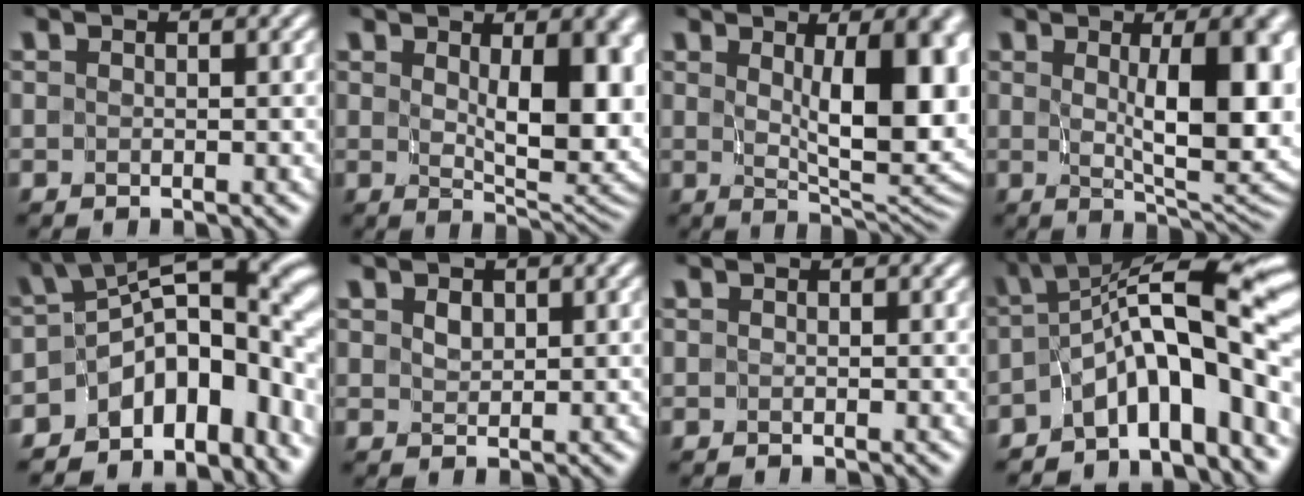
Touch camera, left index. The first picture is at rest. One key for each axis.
{"total": 9.6, "fx": 1.4, "fy": 4.3, "fz": 8.4, "tx": -0.114, "ty": -0.011, "tz": 0.033}
{"total": 11.4, "fx": 1.9, "fy": 4.5, "fz": 10.3, "tx": -0.113, "ty": -0.002, "tz": 0.034}
{"total": 10.5, "fx": 1.5, "fy": 3.6, "fz": 9.7, "tx": -0.120, "ty": -0.004, "tz": 0.027}
{"total": 12.0, "fx": -5.3, "fy": 7.9, "fz": 7.4, "tx": -0.100, "ty": -0.009, "tz": -0.088}
{"total": 0.9, "fx": 0.6, "fy": 0.6, "fz": 0.5, "tx": -0.011, "ty": -0.002, "tz": 0.013}
{"total": 0.7, "fx": 0.3, "fy": 0.5, "fz": 0.4, "tx": 0.003, "ty": 0.001, "tz": 0.002}
{"total": 10.4, "fx": -4.0, "fy": 3.7, "fz": 8.8, "tx": -0.120, "ty": 0.015, "tz": -0.077}